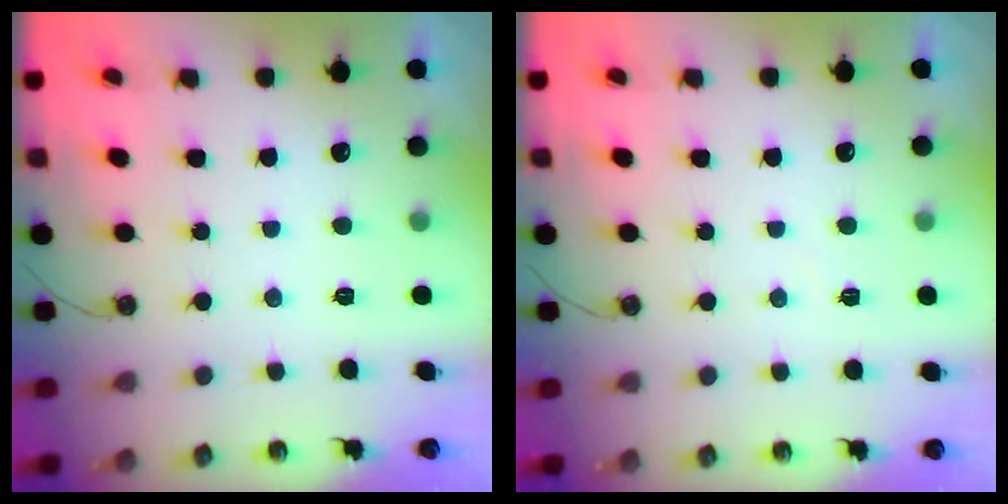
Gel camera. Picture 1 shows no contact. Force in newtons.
{"total": 2.8, "press": 2.7, "slide": 0.5}